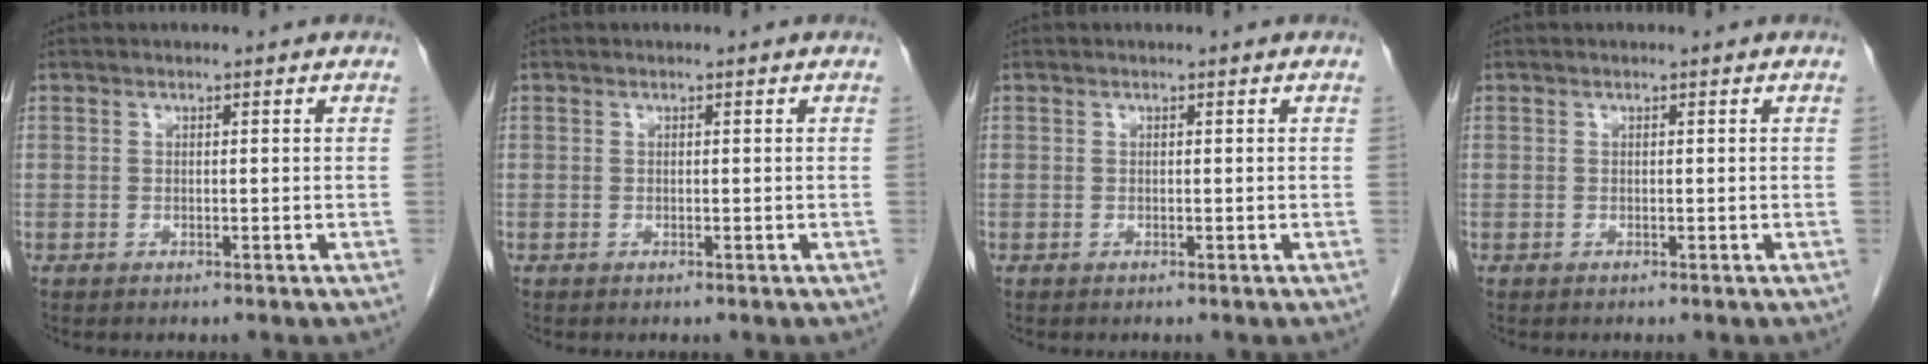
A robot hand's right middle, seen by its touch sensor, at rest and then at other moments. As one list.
[{"total": 0.0}, {"total": 0.0}, {"total": 0.0}]